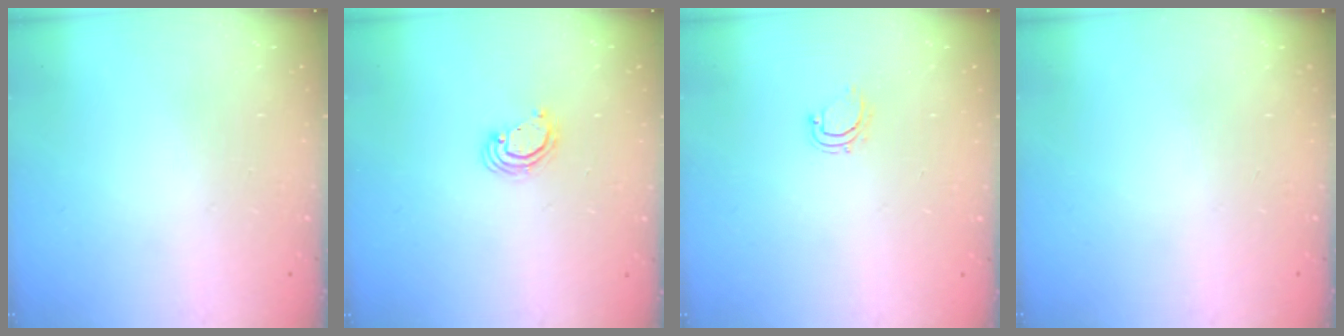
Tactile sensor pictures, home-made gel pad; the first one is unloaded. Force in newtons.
{"total": 3.6, "press": 3.6, "slide": 0.4}
{"total": 4.3, "press": 4.2, "slide": 0.6}
{"total": 0.0}